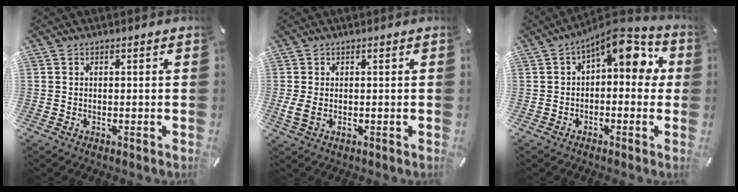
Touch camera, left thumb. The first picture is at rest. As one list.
[{"total": 2.7, "force": [-0.1, 1.4, 2.3], "torque": [-0.057, -0.004, -0.004]}, {"total": 10.2, "force": [4.0, 4.8, 8.0], "torque": [-0.110, -0.024, 0.064]}]